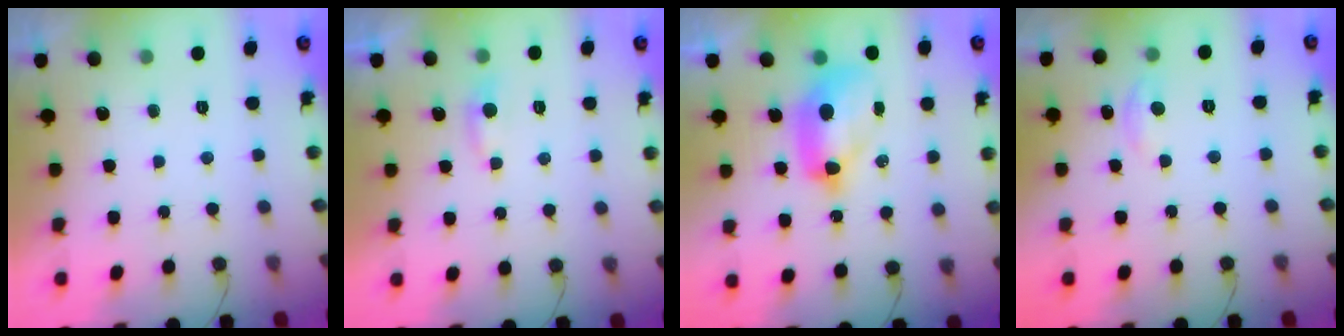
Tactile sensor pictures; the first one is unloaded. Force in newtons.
{"total": 3.5, "press": 3.4, "slide": 0.3}
{"total": 10.6, "press": 10.6, "slide": 1.3}
{"total": 2.7, "press": 2.7, "slide": 0.3}